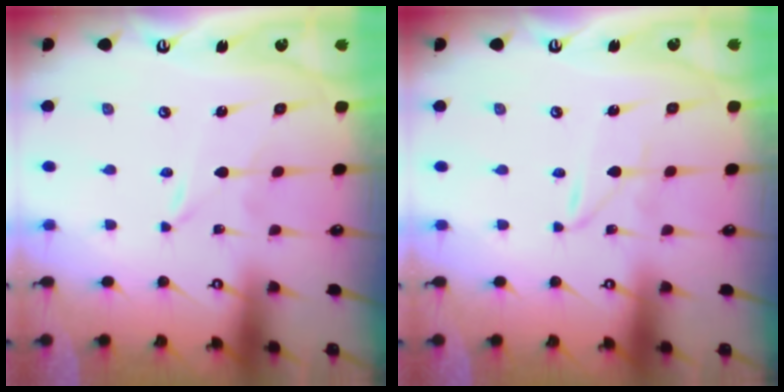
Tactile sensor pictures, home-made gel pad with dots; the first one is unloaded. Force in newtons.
{"total": 0.9, "press": 0.9, "slide": 0.1}